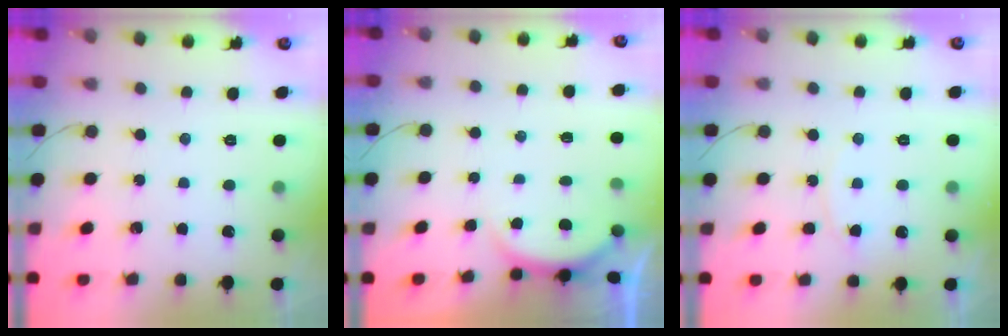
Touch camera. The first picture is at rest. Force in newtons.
{"total": 2.2, "press": 2.2, "slide": 0.6}
{"total": 4.6, "press": 4.6, "slide": 0.5}